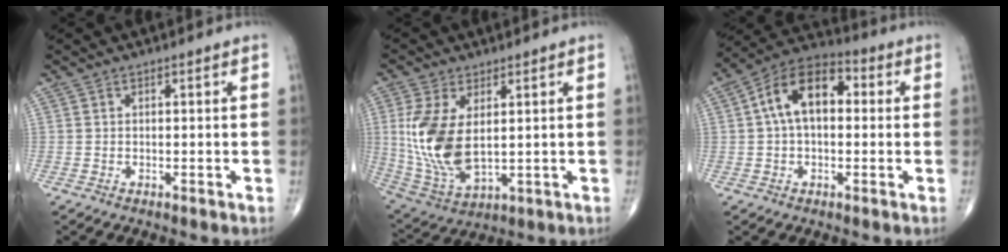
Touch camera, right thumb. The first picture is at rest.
{"total": 13.9, "force": [2.0, 7.4, 11.5], "torque": [-0.241, -0.014, 0.056]}
{"total": 12.6, "force": [1.8, 7.5, 9.9], "torque": [-0.159, 0.038, 0.016]}